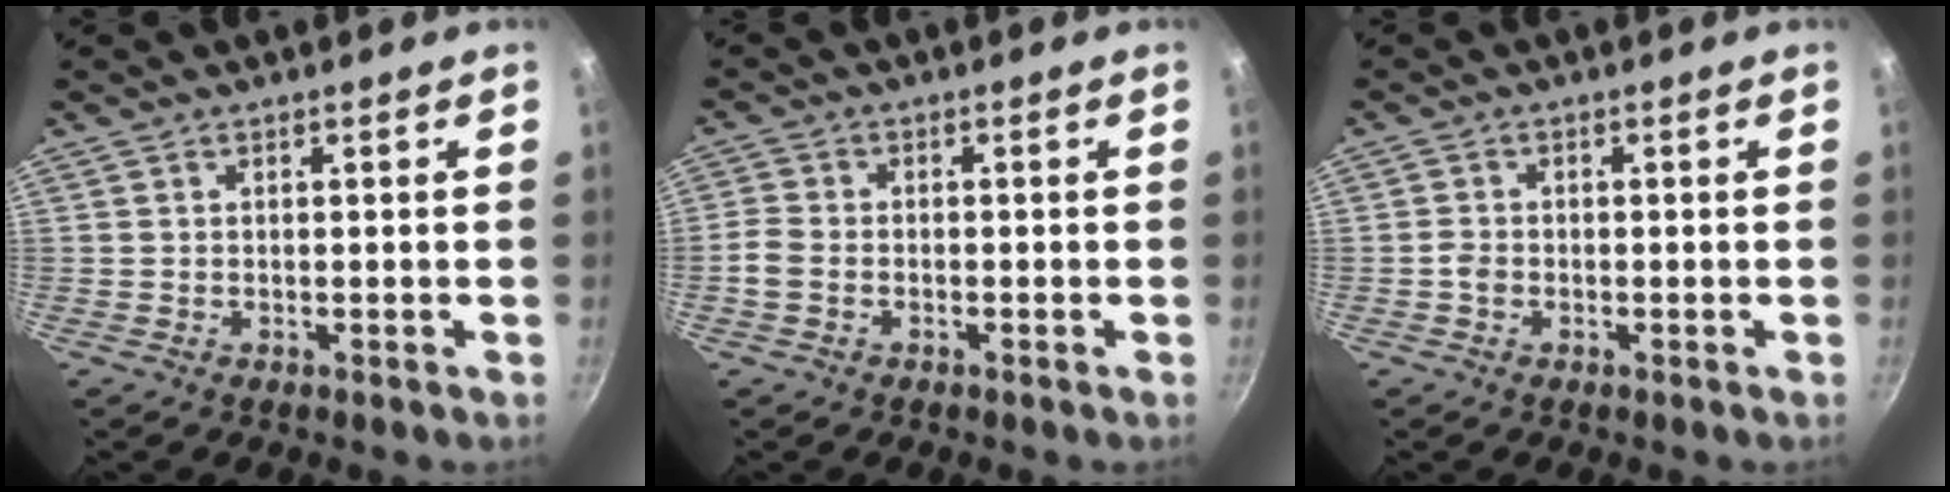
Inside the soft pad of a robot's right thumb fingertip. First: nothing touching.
{"total": 3.6, "force": [-1.3, 2.5, 2.2], "torque": [-0.054, 0.013, -0.034]}
{"total": 1.8, "force": [-0.6, 1.4, 0.8], "torque": [-0.012, 0.009, -0.012]}